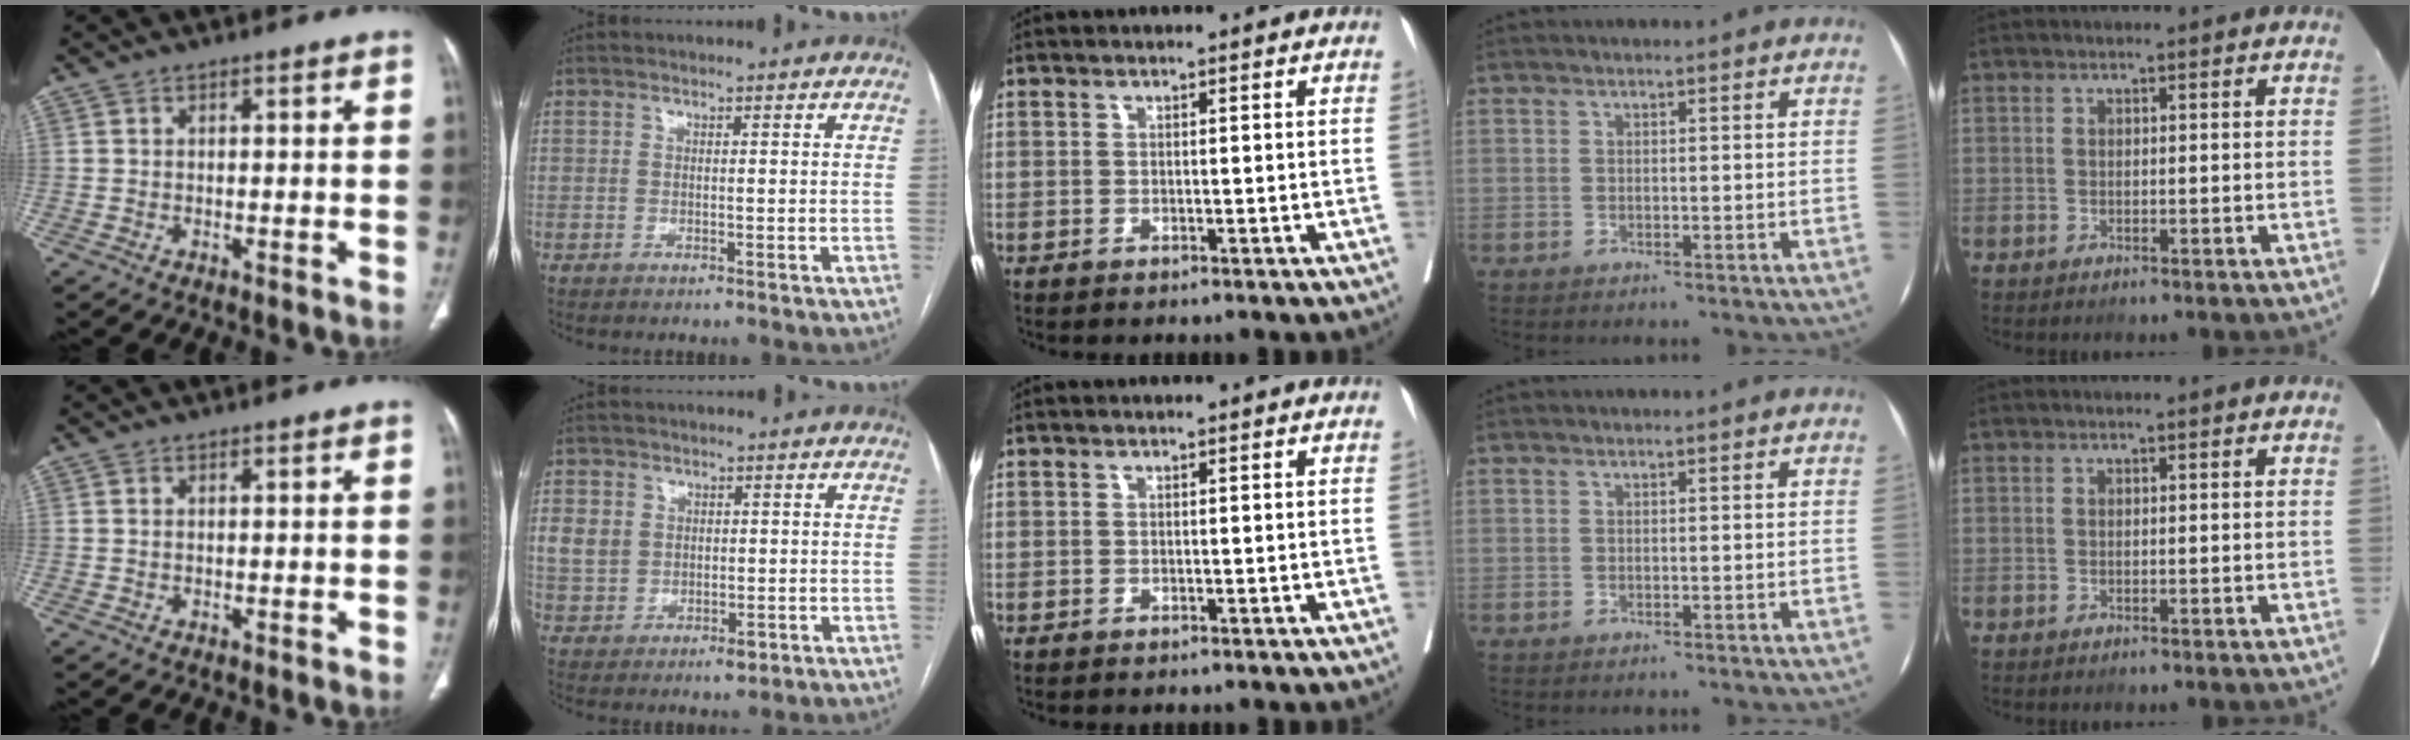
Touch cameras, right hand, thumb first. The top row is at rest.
{"index": {"total": 7.4, "force": [0.7, 6.4, 3.7], "torque": [-0.080, 0.003, 0.024]}}